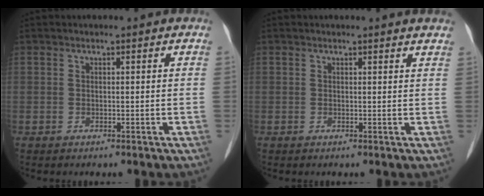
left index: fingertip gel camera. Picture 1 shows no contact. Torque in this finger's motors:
{"motor_torque": [-2.14, 0.00, -0.67, -0.21]}